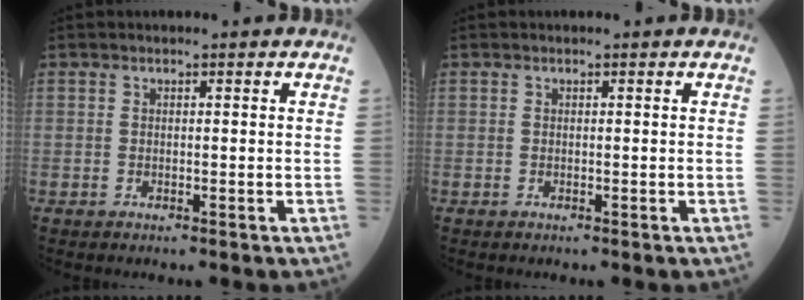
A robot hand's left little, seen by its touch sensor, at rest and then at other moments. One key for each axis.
{"total": 0.0}